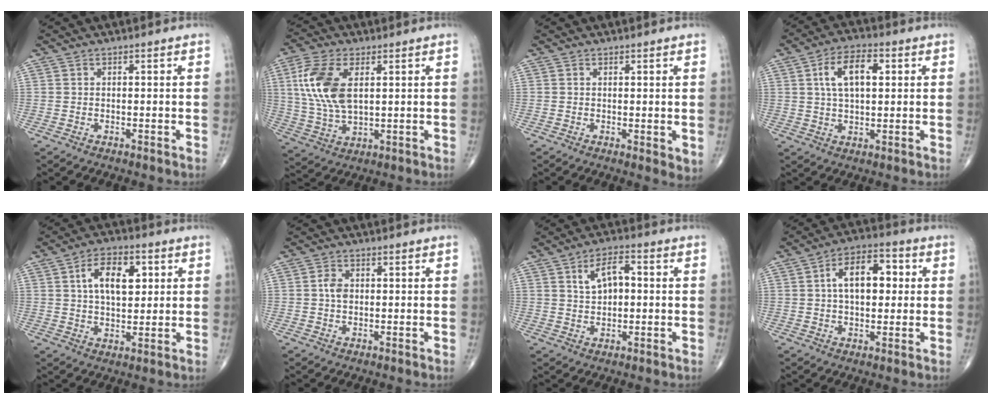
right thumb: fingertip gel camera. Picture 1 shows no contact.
{"total": 12.6, "force": [3.1, 6.5, 10.3], "torque": [-0.224, -0.006, 0.064]}
{"total": 2.6, "force": [0.3, 0.9, 2.4], "torque": [-0.037, -0.011, 0.004]}
{"total": 8.8, "force": [2.2, 4.6, 7.2], "torque": [-0.116, 0.010, 0.035]}
{"total": 10.5, "force": [2.9, 5.9, 8.2], "torque": [-0.112, 0.001, 0.044]}
{"total": 2.6, "force": [0.1, 1.8, 1.8], "torque": [-0.031, 0.003, -0.003]}
{"total": 6.7, "force": [1.4, 3.7, 5.3], "torque": [-0.078, 0.010, 0.021]}
{"total": 11.1, "force": [1.8, 6.4, 8.9], "torque": [-0.120, 0.021, 0.022]}